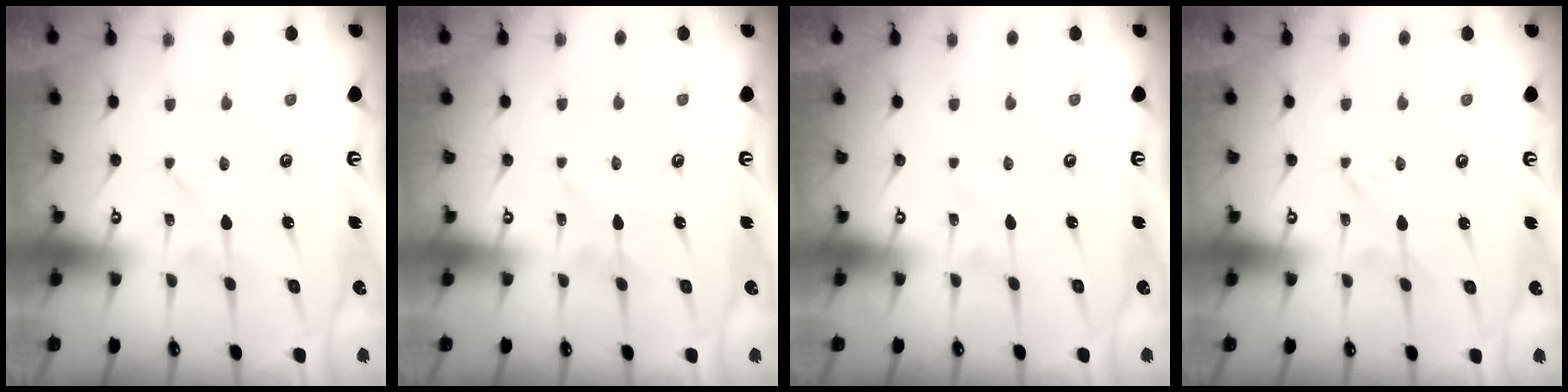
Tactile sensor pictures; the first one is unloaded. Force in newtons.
{"total": 1.6, "press": 1.6, "slide": 0.1}
{"total": 1.1, "press": 1.1, "slide": 0.1}
{"total": 0.0}